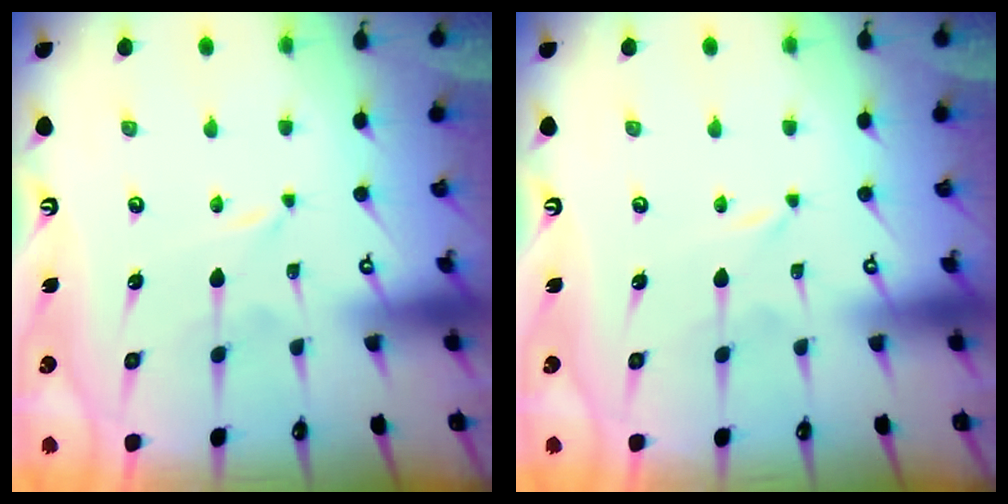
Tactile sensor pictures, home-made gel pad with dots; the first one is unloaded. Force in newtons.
{"total": 0.0}